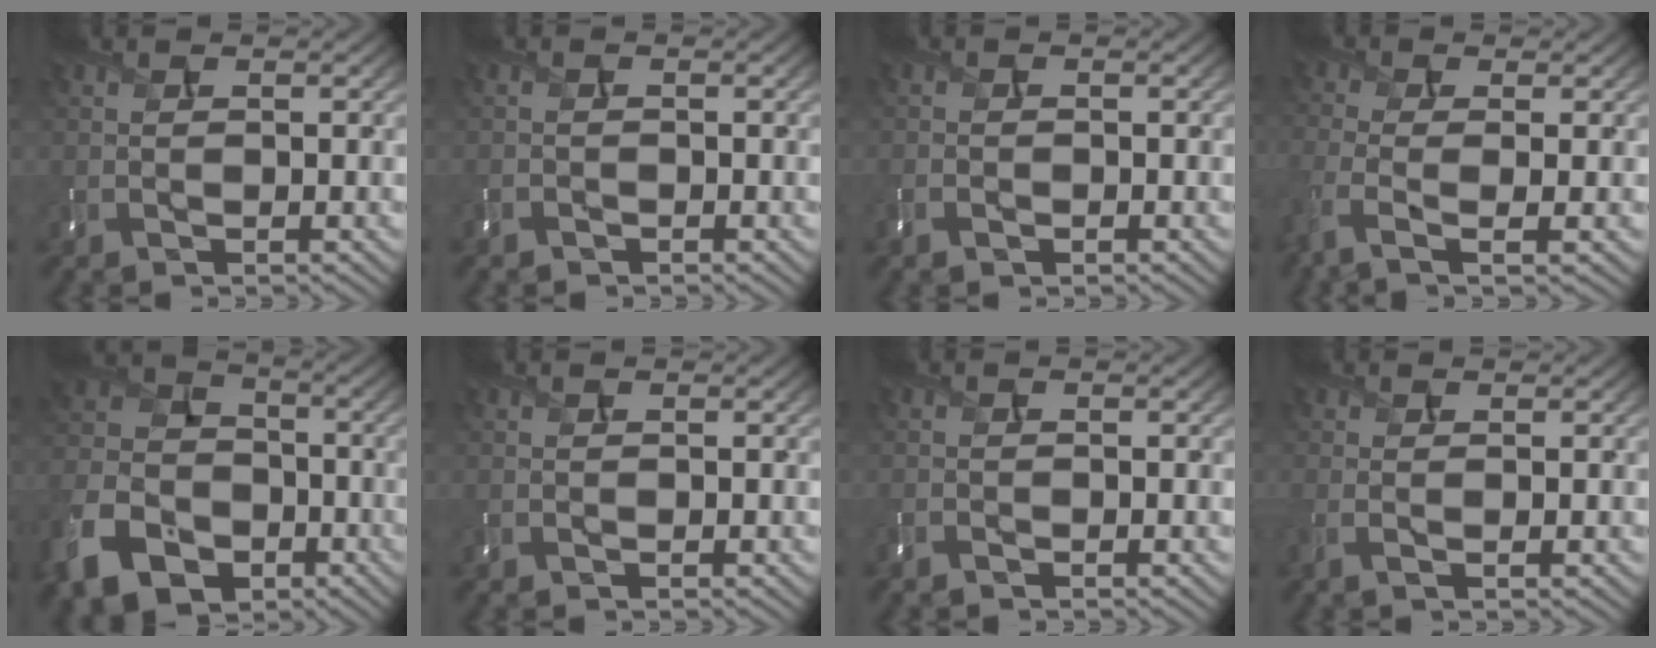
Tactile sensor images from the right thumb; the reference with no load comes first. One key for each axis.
{"total": 1.3, "fx": -1.1, "fy": 0.6, "fz": 0.2, "tx": -0.004, "ty": -0.004, "tz": -0.026}
{"total": 1.8, "fx": -1.2, "fy": 1.0, "fz": 0.9, "tx": -0.021, "ty": -0.006, "tz": -0.025}
{"total": 5.7, "fx": -2.5, "fy": 2.2, "fz": 4.6, "tx": -0.120, "ty": -0.016, "tz": -0.054}
{"total": 13.8, "fx": -7.2, "fy": 9.7, "fz": 6.7, "tx": -0.179, "ty": -0.044, "tz": -0.149}
{"total": 0.0}
{"total": 1.2, "fx": -1.1, "fy": 0.2, "fz": 0.3, "tx": -0.010, "ty": -0.007, "tz": -0.025}
{"total": 1.2, "fx": -0.2, "fy": 0.1, "fz": 1.2, "tx": -0.031, "ty": -0.004, "tz": -0.007}